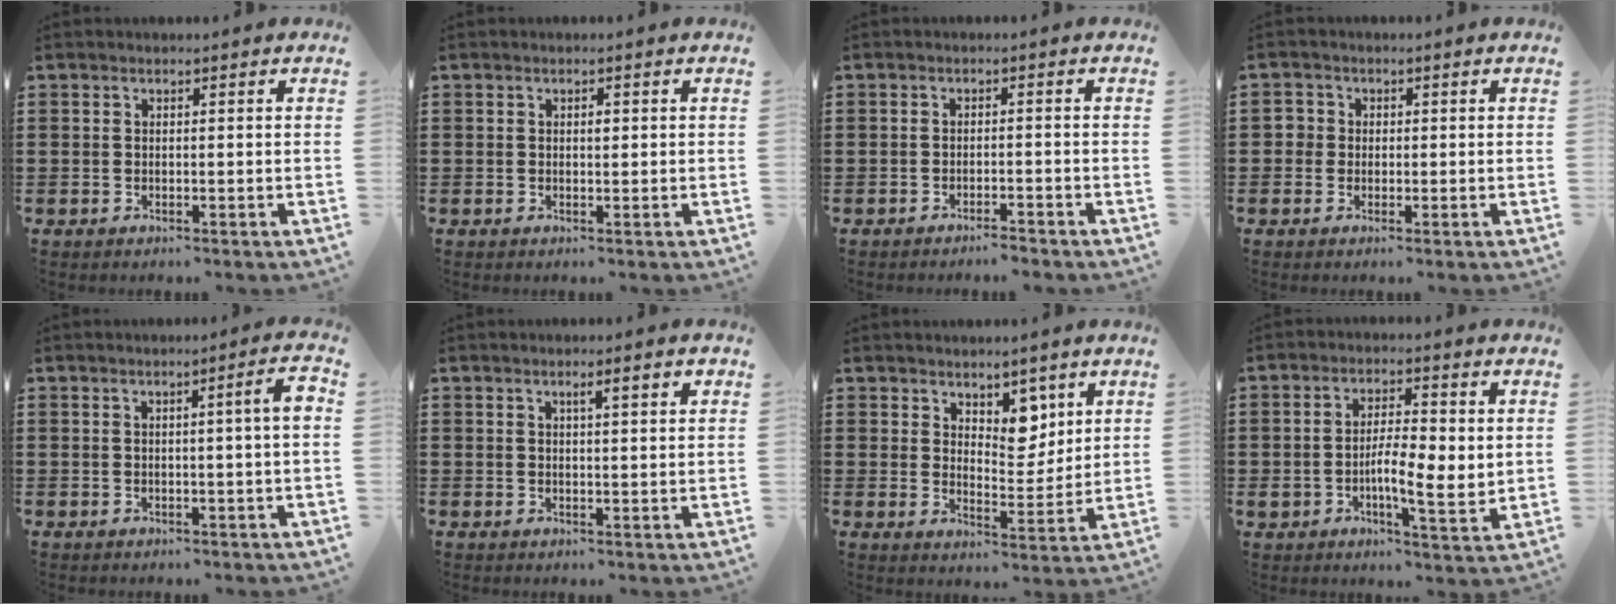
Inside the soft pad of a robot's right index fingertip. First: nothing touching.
{"total": 0.8, "force": [0.2, 0.4, 0.7], "torque": [-0.014, 0.001, 0.002]}
{"total": 1.8, "force": [-1.7, -0.1, 0.4], "torque": [-0.010, 0.000, -0.035]}
{"total": 2.0, "force": [-0.2, 1.9, 0.5], "torque": [-0.019, 0.007, -0.007]}
{"total": 3.5, "force": [0.2, -0.2, 3.4], "torque": [-0.053, -0.005, -0.002]}
{"total": 2.4, "force": [0.8, 0.3, 2.3], "torque": [-0.038, -0.001, 0.008]}
{"total": 5.7, "force": [4.0, 3.5, 2.0], "torque": [-0.033, -0.011, 0.069]}
{"total": 6.1, "force": [-0.7, 2.5, 5.6], "torque": [-0.106, 0.003, -0.015]}